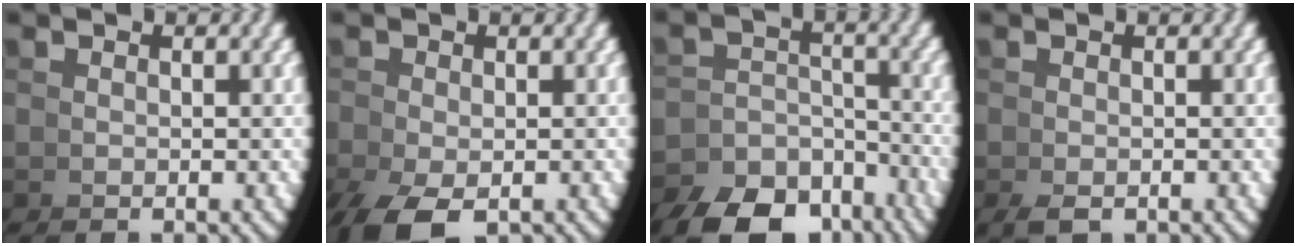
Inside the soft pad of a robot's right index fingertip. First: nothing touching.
{"total": 3.1, "force": [-2.1, 1.1, 1.9], "torque": [-0.047, -0.030, -0.015]}
{"total": 7.6, "force": [-6.0, 3.1, 3.4], "torque": [-0.036, -0.021, -0.088]}
{"total": 1.1, "force": [-0.8, 0.5, 0.5], "torque": [-0.015, -0.012, -0.004]}